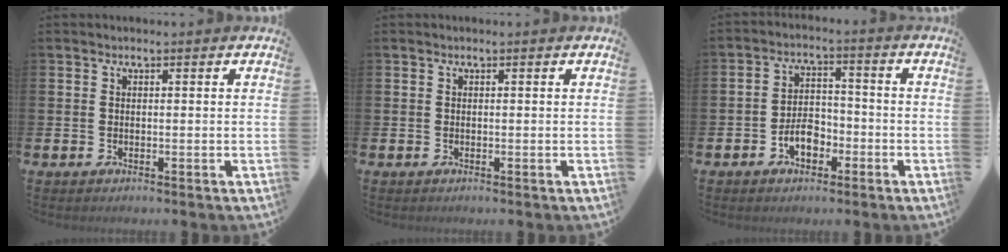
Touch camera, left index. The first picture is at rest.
{"total": 0.0}
{"total": 4.6, "force": [-2.3, 2.8, 2.7], "torque": [-0.039, 0.007, -0.048]}